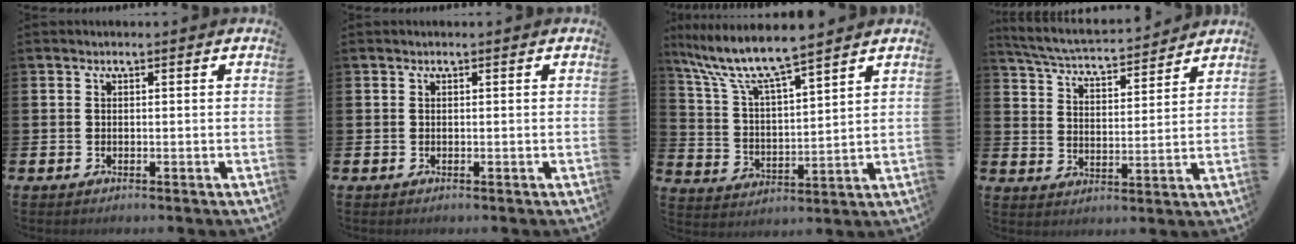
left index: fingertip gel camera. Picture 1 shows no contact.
{"total": 0.0}
{"total": 8.6, "force": [7.6, 0.9, 3.8], "torque": [-0.109, -0.042, 0.131]}
{"total": 5.2, "force": [5.0, 0.5, 1.1], "torque": [-0.046, -0.038, 0.084]}